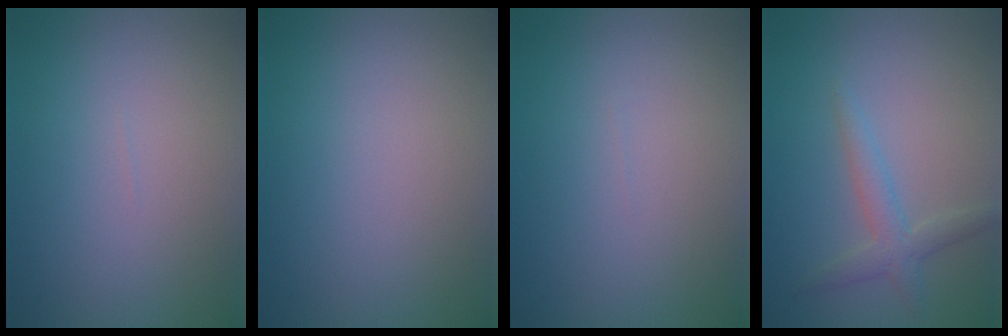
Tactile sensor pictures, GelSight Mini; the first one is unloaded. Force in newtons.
{"total": 0.0}
{"total": 0.0}
{"total": 2.4, "press": 2.4, "slide": 0.1}